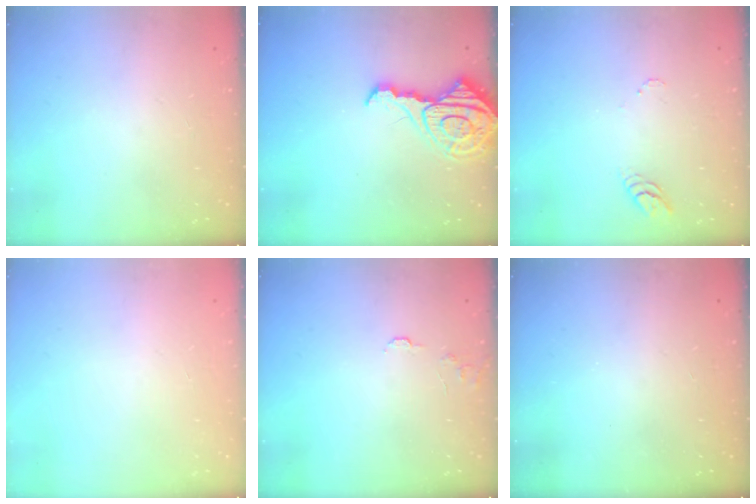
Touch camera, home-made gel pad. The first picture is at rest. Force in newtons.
{"total": 12.2, "press": 12.2, "slide": 1.1}
{"total": 3.4, "press": 3.4, "slide": 0.3}
{"total": 0.0}
{"total": 5.0, "press": 4.9, "slide": 0.4}
{"total": 0.0}